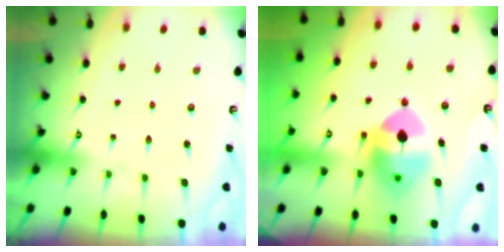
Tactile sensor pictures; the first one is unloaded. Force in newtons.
{"total": 12.0, "press": 11.8, "slide": 2.2}